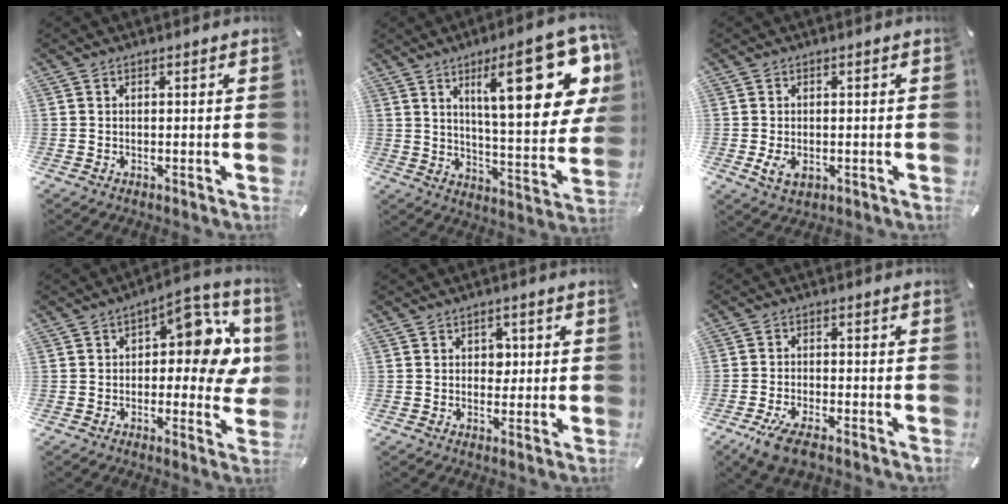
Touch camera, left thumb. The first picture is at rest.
{"total": 25.1, "force": [10.6, 8.4, 21.1], "torque": [-0.299, -0.051, 0.158]}
{"total": 3.6, "force": [-1.0, 2.4, 2.5], "torque": [-0.049, -0.004, -0.021]}
{"total": 13.5, "force": [3.0, 6.6, 11.4], "torque": [-0.137, -0.019, 0.045]}
{"total": 3.1, "force": [0.3, 2.5, 1.8], "torque": [-0.014, -0.004, -0.005]}
{"total": 6.0, "force": [-4.3, 1.9, 3.7], "torque": [-0.088, 0.007, -0.081]}